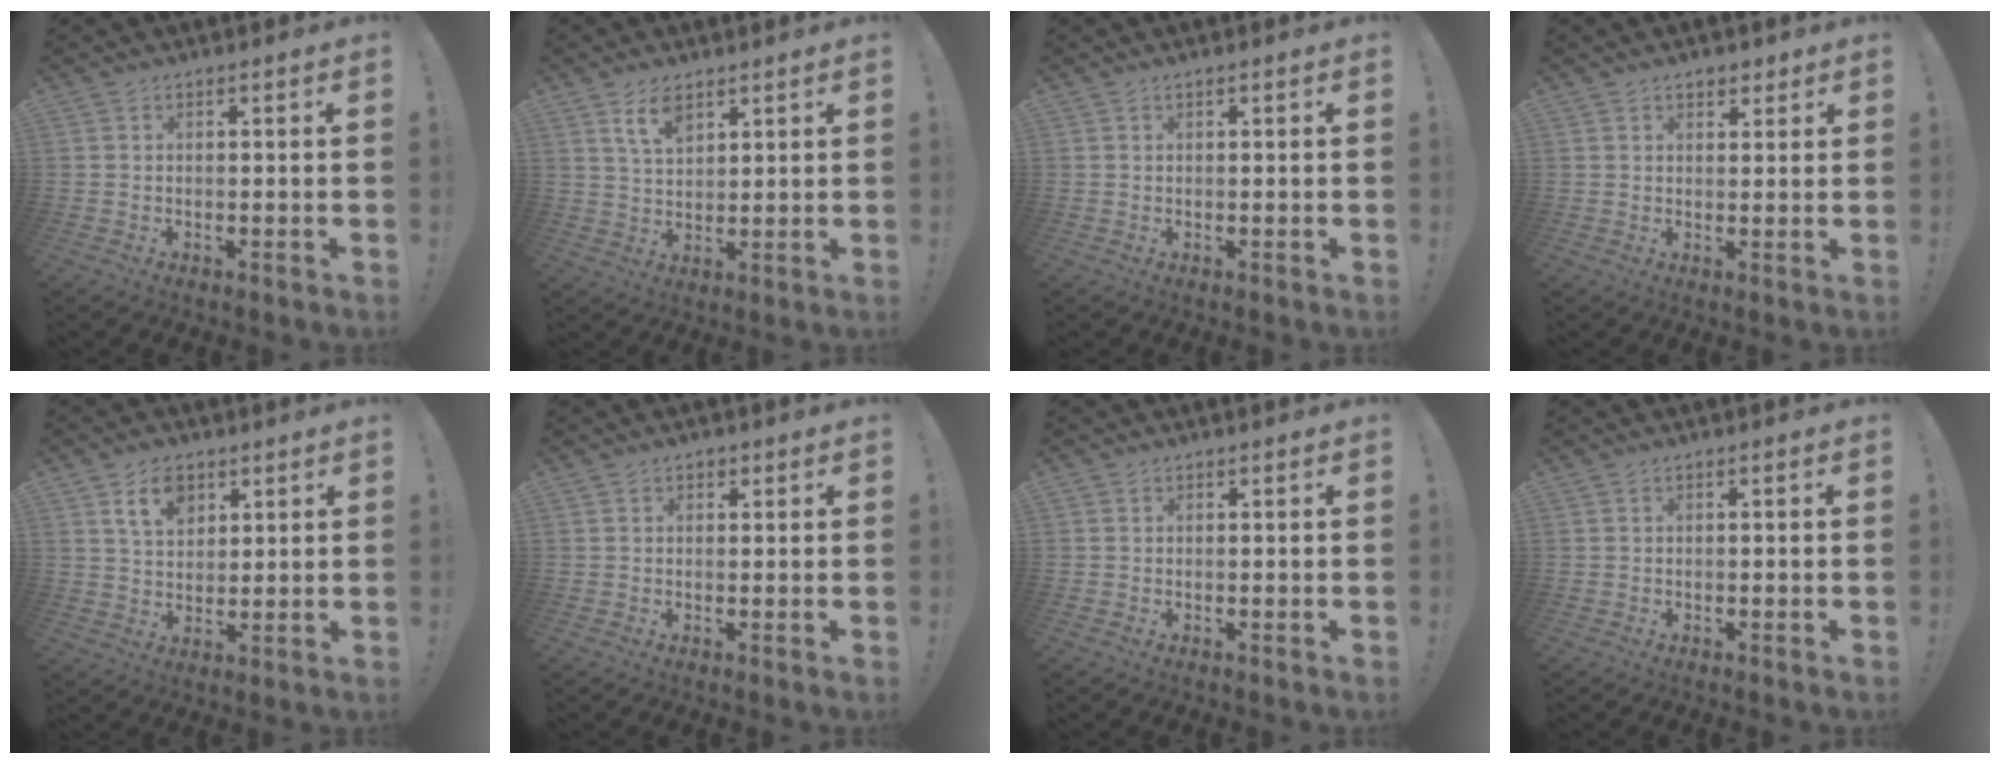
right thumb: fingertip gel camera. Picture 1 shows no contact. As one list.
[{"total": 6.7, "force": [4.2, 3.1, 4.1], "torque": [-0.072, -0.018, 0.076]}, {"total": 0.0}, {"total": 2.6, "force": [1.8, 1.7, 0.9], "torque": [0.004, -0.010, 0.029]}, {"total": 8.7, "force": [4.7, 5.7, 4.7], "torque": [-0.072, -0.012, 0.086]}, {"total": 1.1, "force": [0.4, 1.0, 0.3], "torque": [0.002, -0.001, 0.005]}, {"total": 0.0}, {"total": 0.0}]